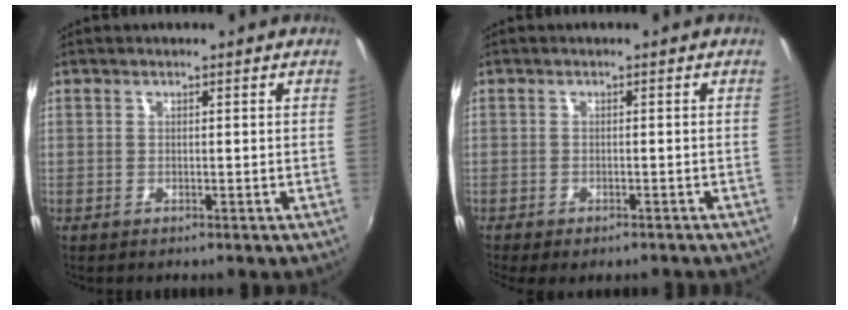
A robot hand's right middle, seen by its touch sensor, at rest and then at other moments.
{"total": 4.1, "force": [-3.3, 1.2, 2.2], "torque": [-0.049, -0.021, -0.049]}